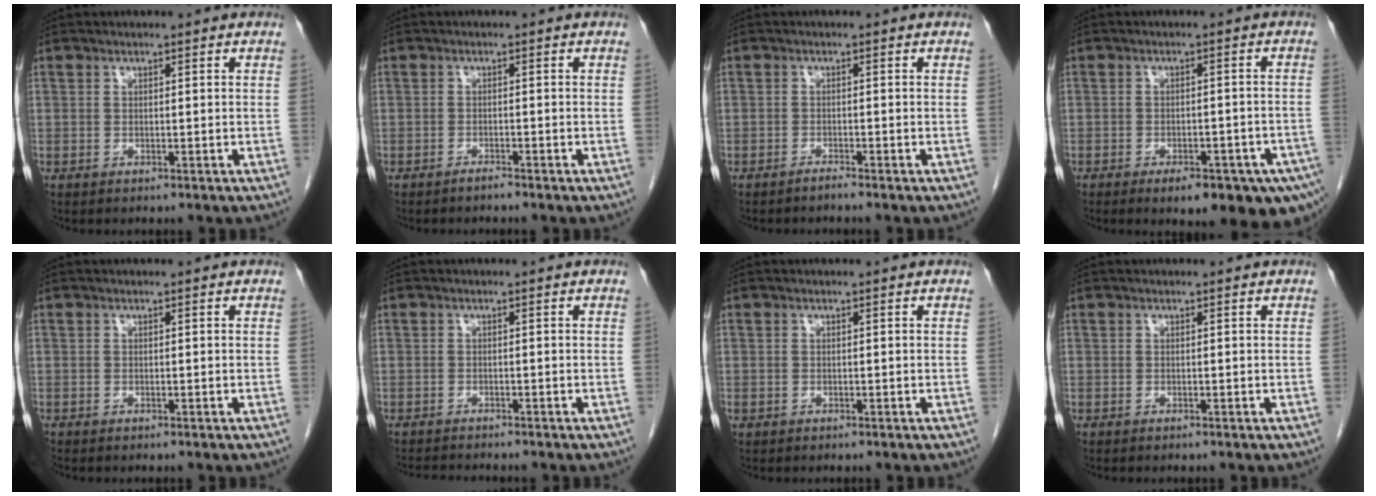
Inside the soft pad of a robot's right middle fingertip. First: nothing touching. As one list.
[{"total": 0.9, "force": [-0.9, 0.0, 0.2], "torque": [-0.005, 0.000, -0.014]}, {"total": 0.9, "force": [-0.9, -0.2, 0.2], "torque": [-0.004, 0.000, -0.016]}, {"total": 14.2, "force": [-9.1, 4.6, 9.8], "torque": [-0.082, 0.002, -0.110]}, {"total": 0.0}, {"total": 3.6, "force": [-3.5, -0.1, 0.9], "torque": [-0.012, -0.013, -0.056]}, {"total": 0.5, "force": [-0.2, 0.4, 0.1], "torque": [-0.008, 0.003, -0.001]}, {"total": 0.0}]